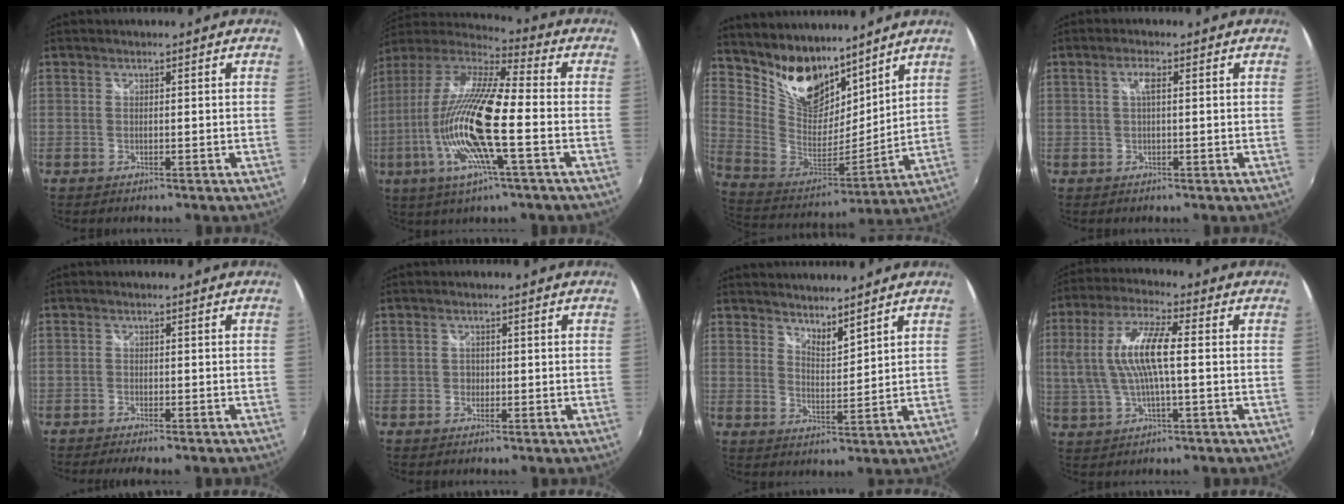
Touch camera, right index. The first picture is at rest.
{"total": 20.1, "force": [-4.7, 3.1, 19.3], "torque": [-0.353, -0.028, -0.096]}
{"total": 18.9, "force": [13.5, 10.7, 7.9], "torque": [-0.194, 0.009, 0.269]}
{"total": 2.2, "force": [0.4, 0.3, 2.1], "torque": [-0.039, 0.006, 0.005]}
{"total": 3.9, "force": [-3.4, 0.4, 1.8], "torque": [-0.046, -0.016, -0.056]}
{"total": 1.2, "force": [-0.4, 1.2, 0.1], "torque": [-0.001, -0.002, -0.006]}
{"total": 4.7, "force": [4.3, 0.8, 1.6], "torque": [-0.021, -0.002, 0.071]}
{"total": 11.7, "force": [0.4, 3.0, 11.3], "torque": [-0.222, 0.006, 0.011]}